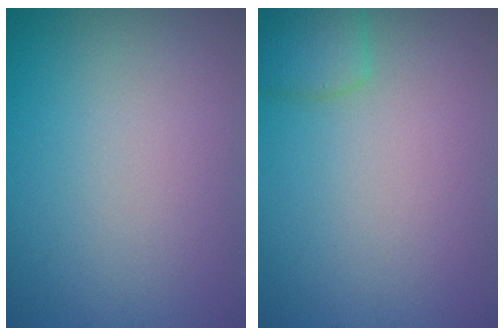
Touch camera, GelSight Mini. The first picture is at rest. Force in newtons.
{"total": 2.7, "press": 2.6, "slide": 0.2}